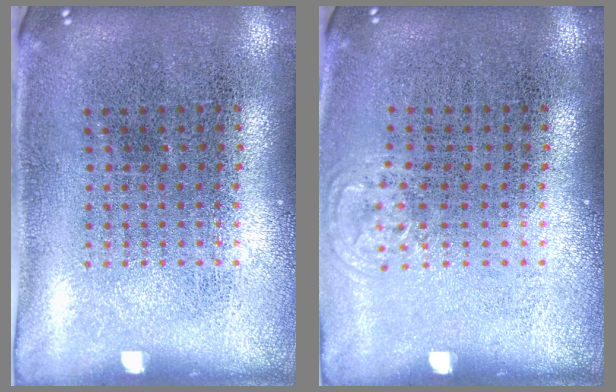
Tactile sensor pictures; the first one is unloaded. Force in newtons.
{"total": 0.5, "press": 0.5, "slide": 0.1}